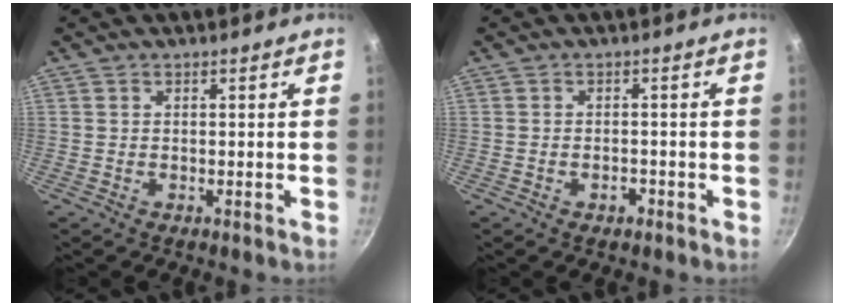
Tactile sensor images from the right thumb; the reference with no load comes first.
{"total": 1.7, "force": [-0.9, 1.1, 0.9], "torque": [-0.012, 0.008, -0.013]}